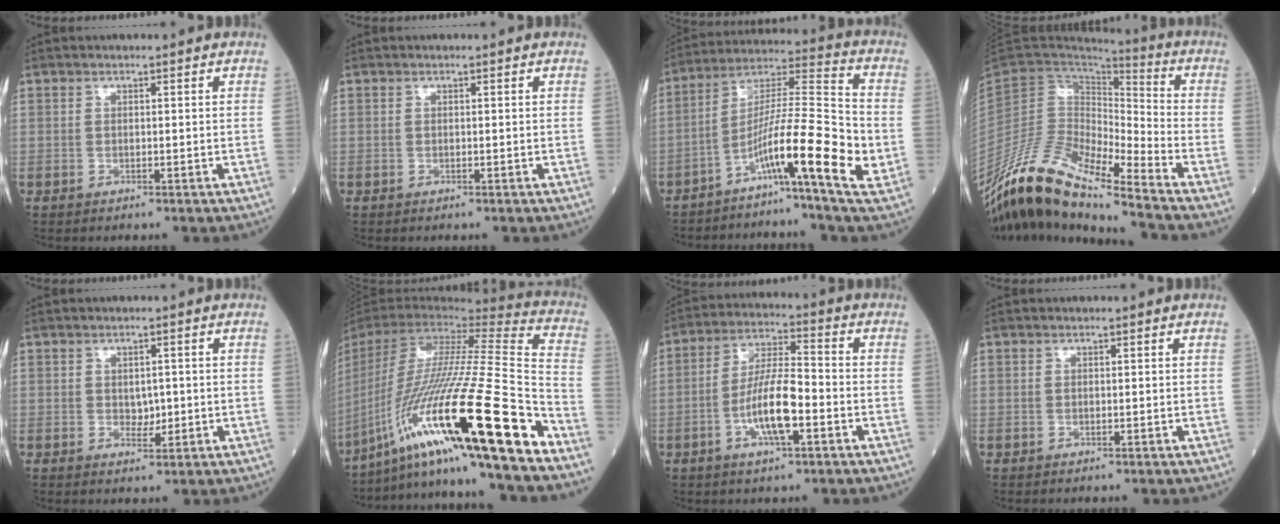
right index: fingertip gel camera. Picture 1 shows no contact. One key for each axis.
{"total": 0.0}
{"total": 14.5, "fx": -5.2, "fy": -0.3, "fz": 13.5, "tx": -0.238, "ty": 0.001, "tz": -0.103}
{"total": 17.0, "fx": -13.6, "fy": 2.0, "fz": 9.9, "tx": -0.187, "ty": 0.015, "tz": -0.256}
{"total": 2.4, "fx": -0.1, "fy": 1.6, "fz": 1.8, "tx": -0.022, "ty": 0.000, "tz": 0.002}
{"total": 31.3, "fx": -16.9, "fy": 1.2, "fz": 26.3, "tx": -0.472, "ty": -0.047, "tz": -0.297}
{"total": 9.7, "fx": -3.0, "fy": 2.1, "fz": 8.9, "tx": -0.174, "ty": 0.008, "tz": -0.056}
{"total": 0.0}